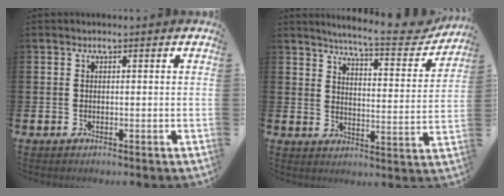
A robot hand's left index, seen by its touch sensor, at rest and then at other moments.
{"total": 7.2, "force": [6.8, 0.6, 2.4], "torque": [-0.061, -0.051, 0.111]}